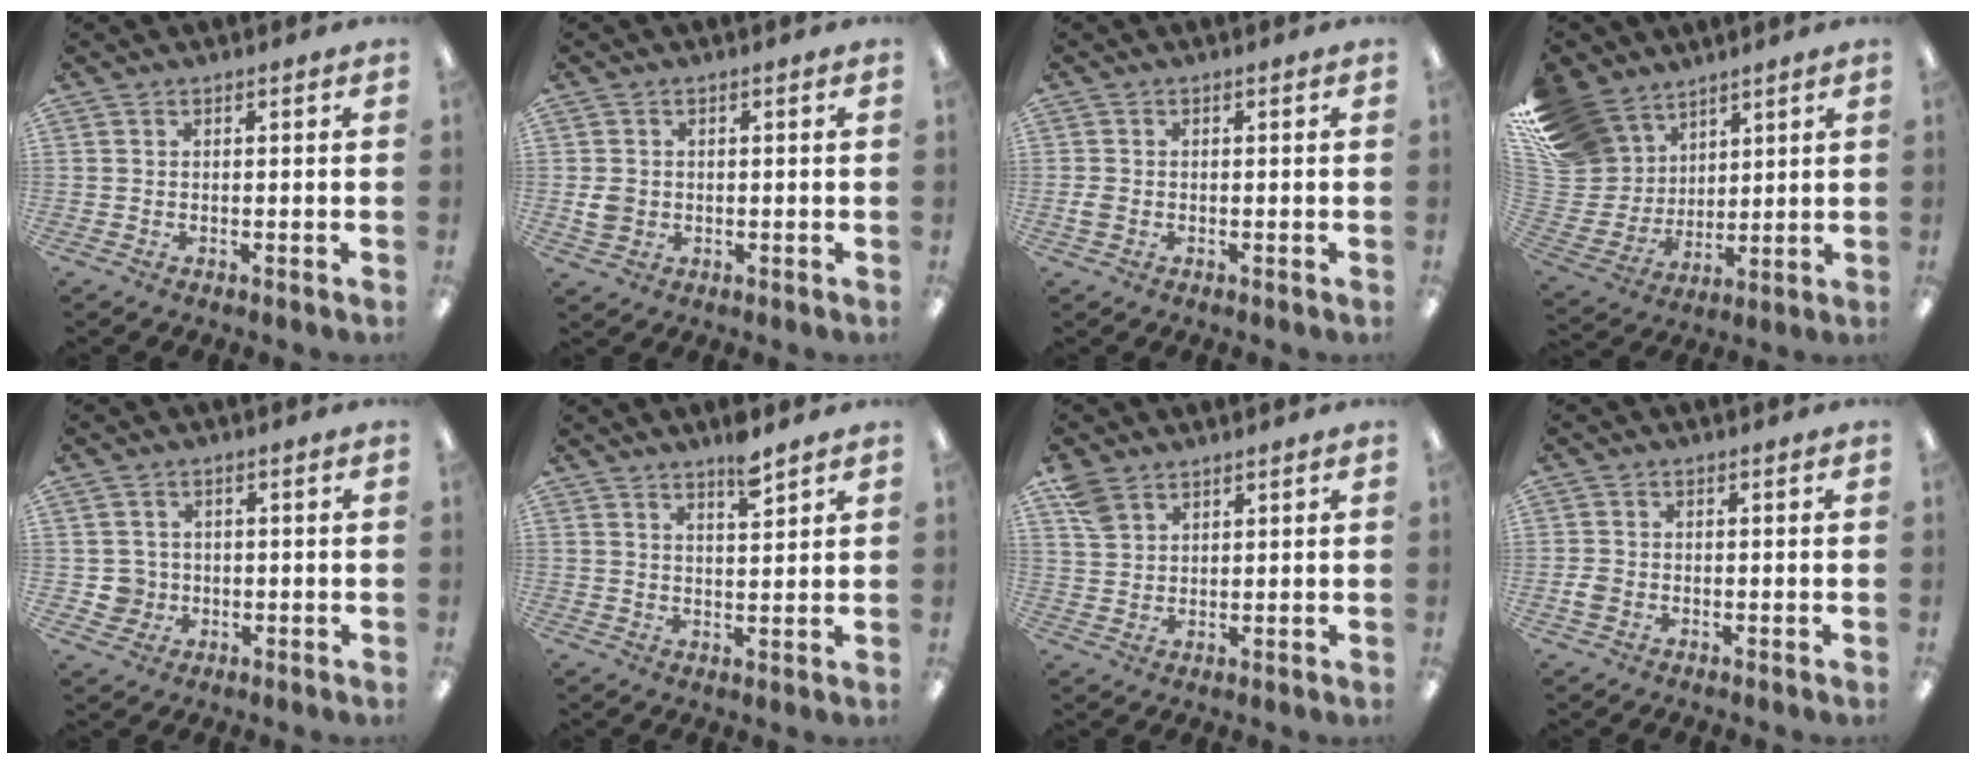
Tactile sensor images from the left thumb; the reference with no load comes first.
{"total": 3.7, "force": [-0.1, 3.3, 1.7], "torque": [-0.022, 0.004, 0.000]}
{"total": 2.0, "force": [-0.5, 1.6, 1.1], "torque": [-0.019, 0.003, -0.007]}
{"total": 16.0, "force": [10.5, 11.2, 4.4], "torque": [-0.128, -0.062, 0.213]}
{"total": 4.6, "force": [-0.2, 4.6, 0.7], "torque": [-0.021, 0.006, -0.002]}
{"total": 5.0, "force": [4.0, 1.0, 2.8], "torque": [-0.032, -0.029, 0.065]}
{"total": 5.6, "force": [3.8, 3.5, 2.1], "torque": [-0.048, -0.007, 0.074]}
{"total": 2.5, "force": [-0.7, 1.9, 1.3], "torque": [-0.021, 0.004, -0.012]}